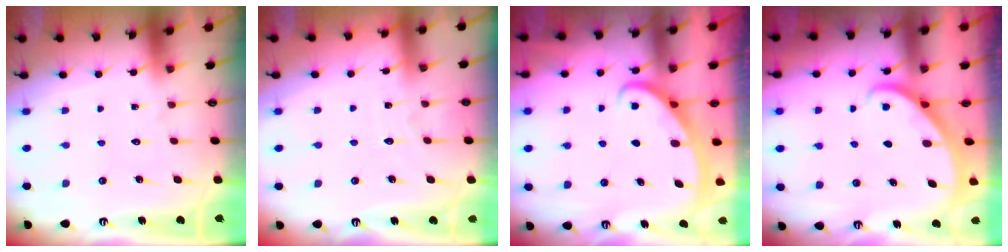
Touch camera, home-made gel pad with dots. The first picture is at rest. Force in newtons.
{"total": 3.4, "press": 3.4, "slide": 0.5}
{"total": 2.7, "press": 2.7, "slide": 0.3}
{"total": 1.8, "press": 1.8, "slide": 0.1}